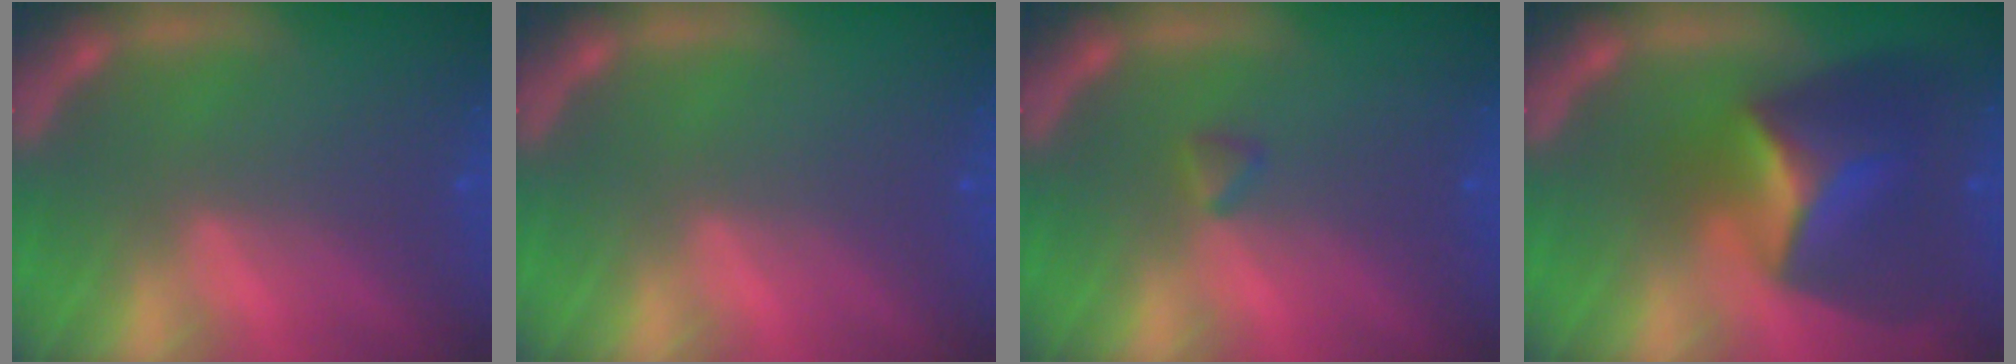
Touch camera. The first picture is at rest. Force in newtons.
{"total": 0.0}
{"total": 0.9}
{"total": 7.9}